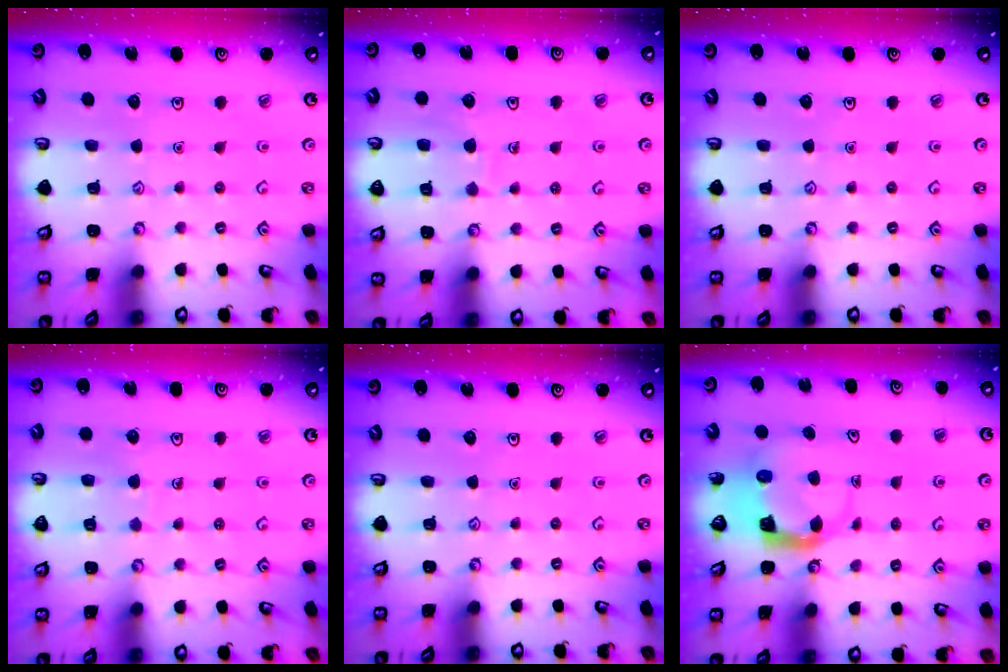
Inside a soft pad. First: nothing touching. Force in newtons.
{"total": 6.0, "press": 6.0, "slide": 0.6}
{"total": 0.0}
{"total": 4.4, "press": 4.4, "slide": 0.3}
{"total": 0.0}
{"total": 4.7, "press": 4.7, "slide": 0.5}